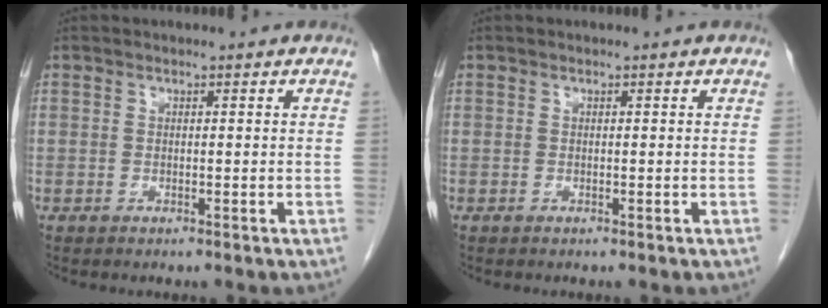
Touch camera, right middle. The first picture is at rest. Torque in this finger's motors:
{"motor_torque": [0.06, 0.03, 0.05, 0.01]}